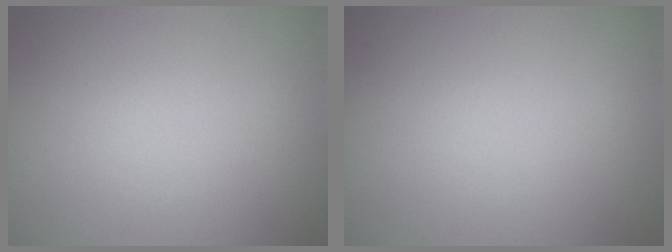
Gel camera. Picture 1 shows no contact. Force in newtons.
{"total": 0.0}